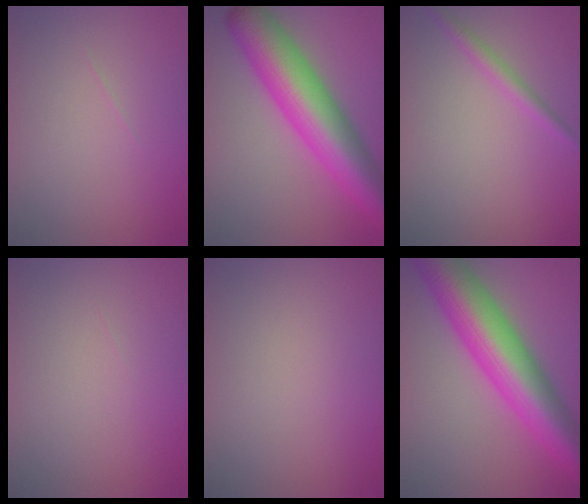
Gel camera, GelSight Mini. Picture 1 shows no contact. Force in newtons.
{"total": 10.9, "press": 10.9, "slide": 0.1}
{"total": 1.6, "press": 1.6, "slide": 0.1}
{"total": 0.0}
{"total": 0.0}
{"total": 11.5, "press": 11.5, "slide": 0.2}